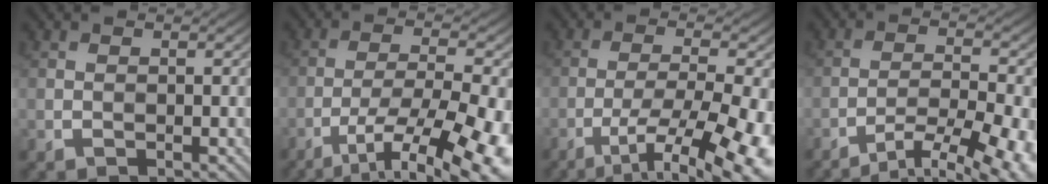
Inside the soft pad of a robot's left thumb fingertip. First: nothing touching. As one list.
[{"total": 16.0, "force": [-9.5, 4.7, 12.0], "torque": [-0.192, -0.028, -0.129]}, {"total": 14.7, "force": [-7.9, 4.3, 11.6], "torque": [-0.181, -0.020, -0.106]}, {"total": 12.2, "force": [-8.4, 3.4, 8.1], "torque": [-0.143, -0.017, -0.108]}]